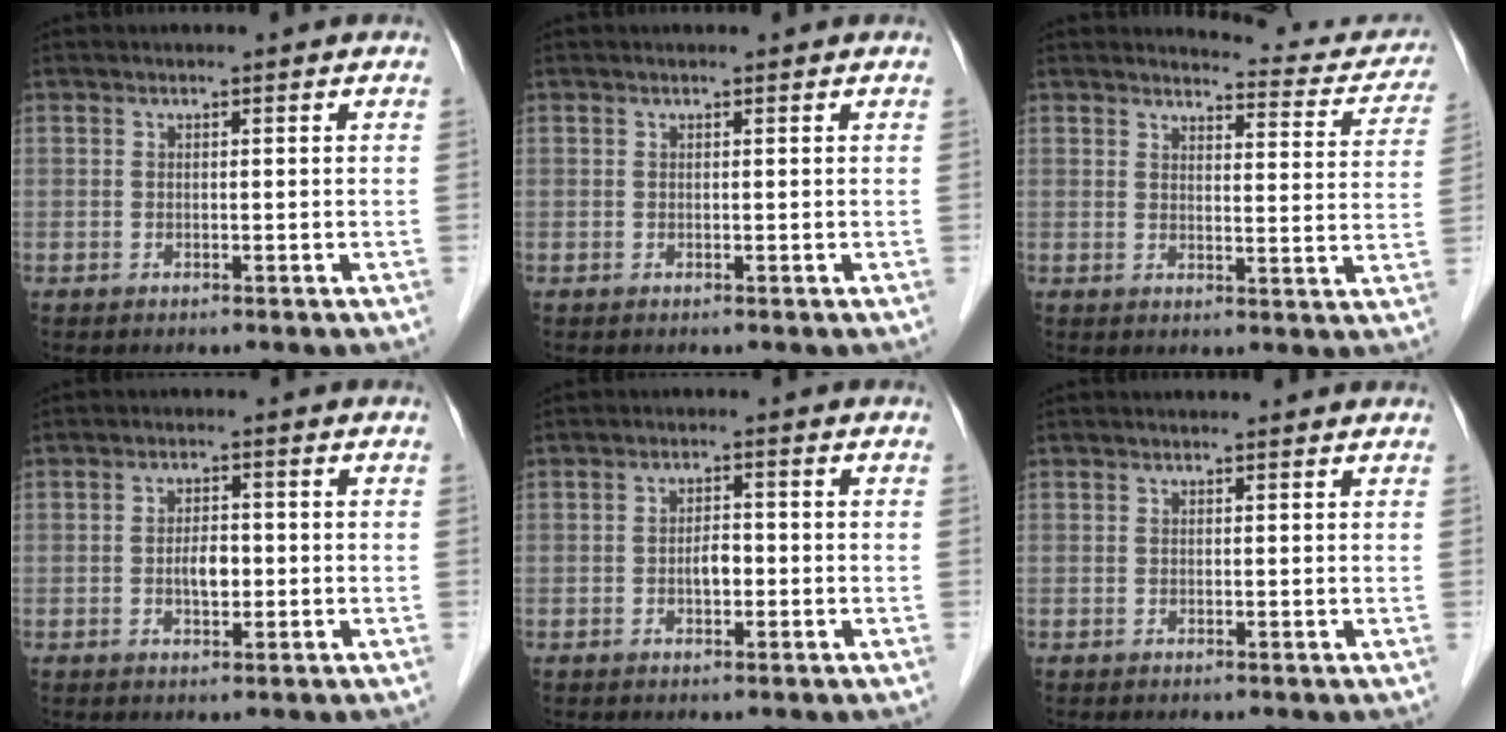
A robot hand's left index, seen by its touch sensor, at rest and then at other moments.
{"total": 0.8, "force": [0.8, 0.1, 0.3], "torque": [-0.005, 0.010, 0.013]}
{"total": 10.5, "force": [10.3, 2.0, 1.3], "torque": [0.007, -0.037, 0.099]}
{"total": 3.2, "force": [-0.7, 1.6, 2.7], "torque": [-0.046, 0.000, -0.010]}
{"total": 2.5, "force": [-0.8, 1.2, 2.0], "torque": [-0.031, 0.001, -0.012]}
{"total": 2.2, "force": [2.1, 0.3, 0.6], "torque": [-0.011, 0.012, 0.023]}